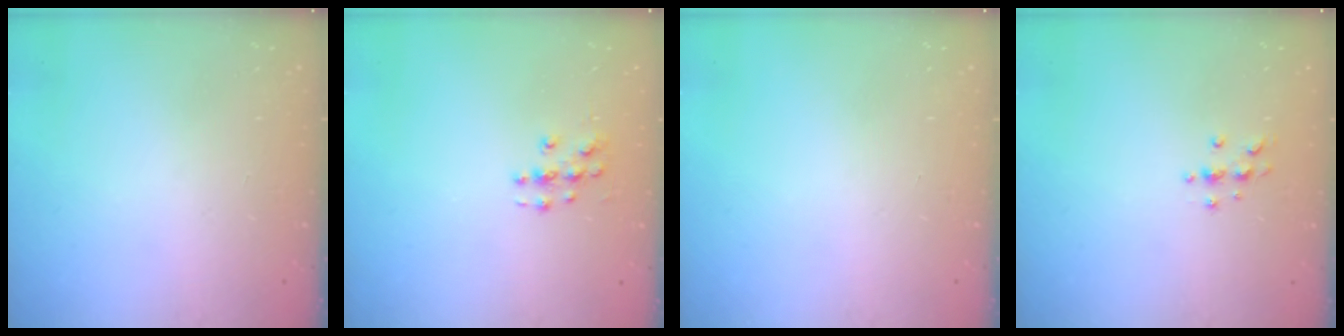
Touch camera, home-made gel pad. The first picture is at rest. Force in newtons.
{"total": 3.7, "press": 3.7, "slide": 0.1}
{"total": 0.0}
{"total": 3.7, "press": 3.6, "slide": 0.5}